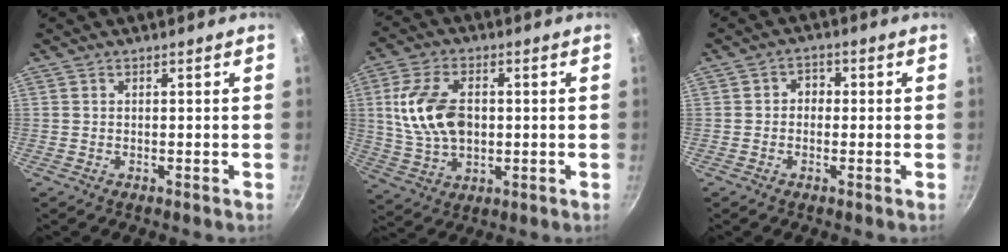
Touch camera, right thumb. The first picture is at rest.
{"total": 13.5, "force": [1.2, 8.6, 10.3], "torque": [-0.183, 0.001, 0.026]}
{"total": 2.7, "force": [-0.2, 2.4, 1.3], "torque": [-0.002, 0.008, -0.009]}